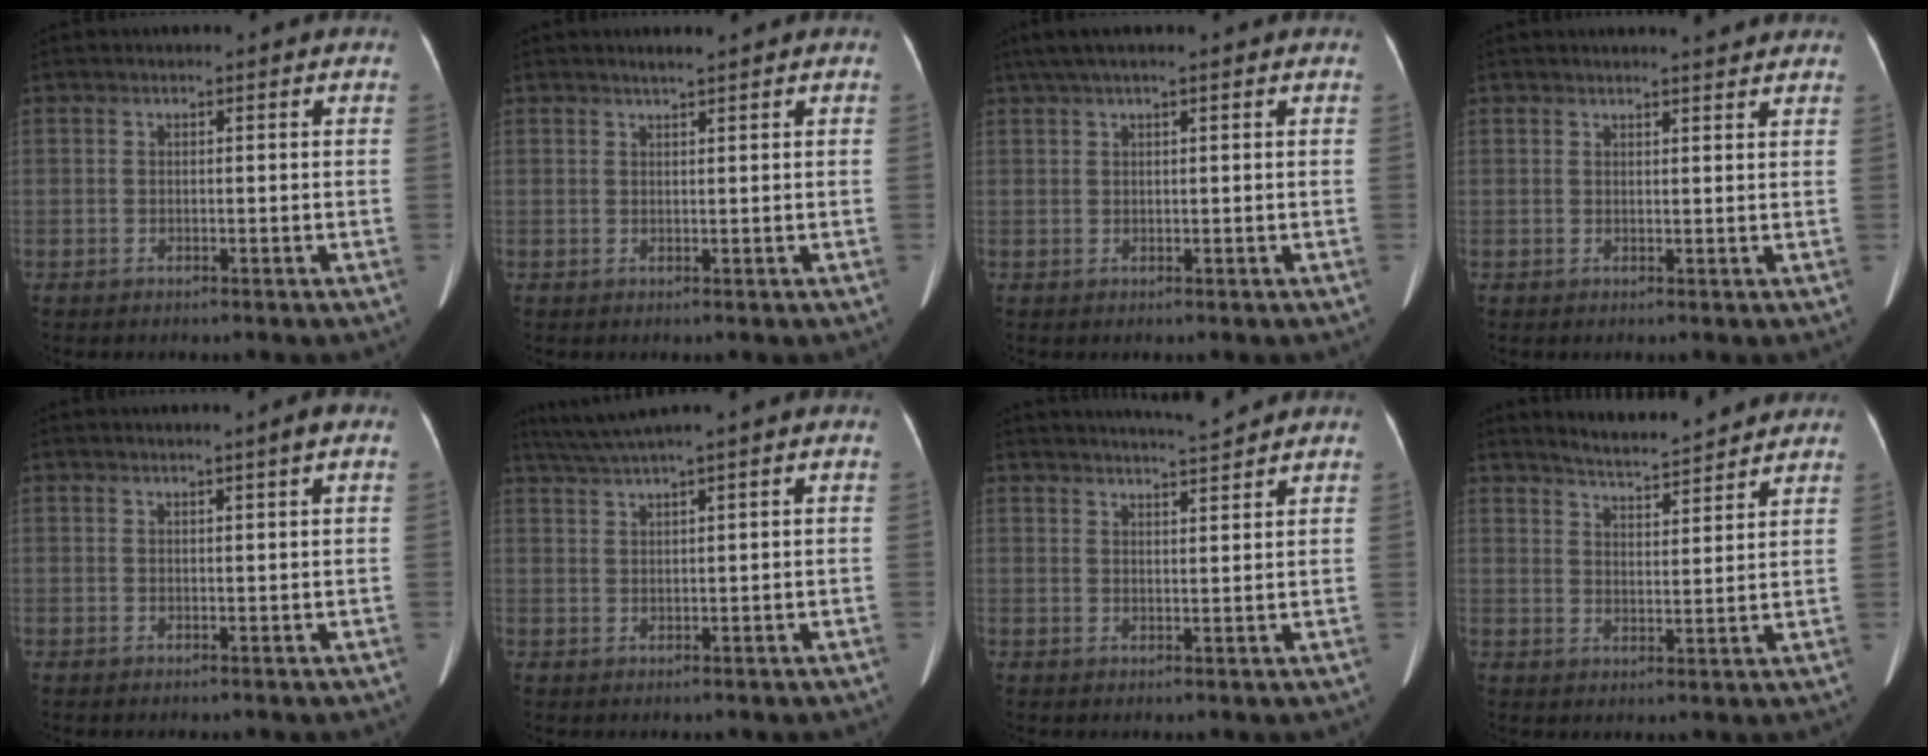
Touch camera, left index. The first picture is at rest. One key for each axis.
{"total": 1.2, "fx": 1.0, "fy": -0.2, "fz": 0.5, "tx": -0.013, "ty": 0.001, "tz": 0.021}
{"total": 4.5, "fx": 3.3, "fy": 0.0, "fz": 3.0, "tx": -0.055, "ty": 0.037, "tz": 0.061}
{"total": 2.7, "fx": 2.6, "fy": 0.0, "fz": 0.5, "tx": -0.011, "ty": -0.003, "tz": 0.028}
{"total": 1.3, "fx": 0.8, "fy": -0.3, "fz": 1.0, "tx": -0.015, "ty": -0.003, "tz": 0.014}
{"total": 3.6, "fx": 2.8, "fy": -1.3, "fz": 1.8, "tx": -0.046, "ty": 0.010, "tz": 0.066}
{"total": 4.8, "fx": 4.6, "fy": -0.8, "fz": 1.1, "tx": -0.022, "ty": 0.001, "tz": 0.068}
{"total": 8.8, "fx": 8.4, "fy": 0.7, "fz": 2.4, "tx": -0.045, "ty": 0.010, "tz": 0.124}